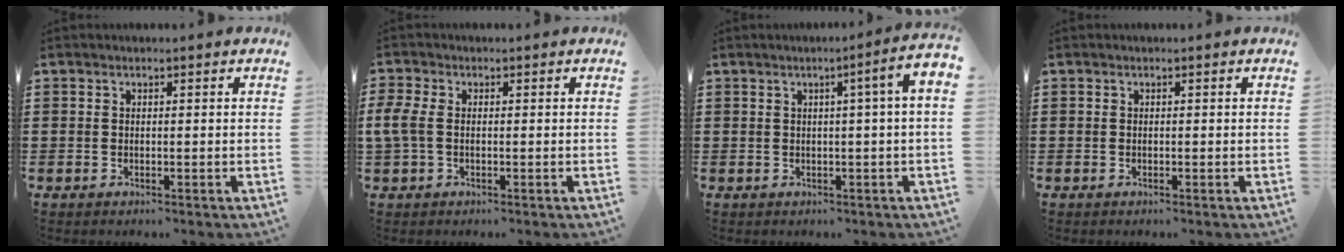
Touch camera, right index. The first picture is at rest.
{"total": 3.3, "force": [-0.4, 1.7, 2.8], "torque": [-0.083, -0.007, -0.017]}
{"total": 3.6, "force": [0.4, -0.4, 3.5], "torque": [-0.055, -0.009, 0.000]}
{"total": 0.0}